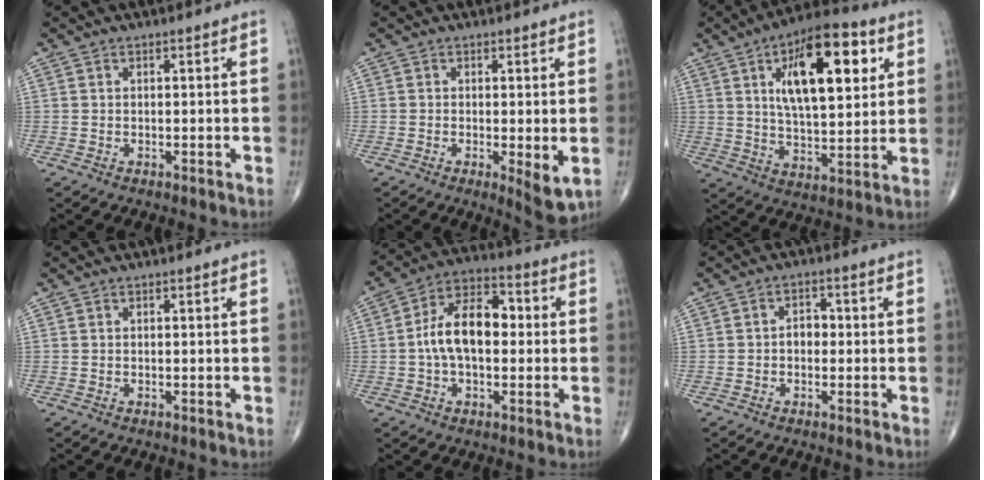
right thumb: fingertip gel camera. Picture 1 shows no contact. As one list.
[{"total": 4.9, "force": [-0.7, 1.4, 4.6], "torque": [-0.069, -0.016, -0.012]}, {"total": 19.9, "force": [6.8, 8.4, 16.7], "torque": [-0.237, -0.014, 0.109]}, {"total": 0.0}, {"total": 12.7, "force": [0.2, 7.4, 10.4], "torque": [-0.174, 0.034, -0.007]}, {"total": 3.0, "force": [-0.3, 2.2, 2.0], "torque": [-0.019, 0.013, -0.011]}]